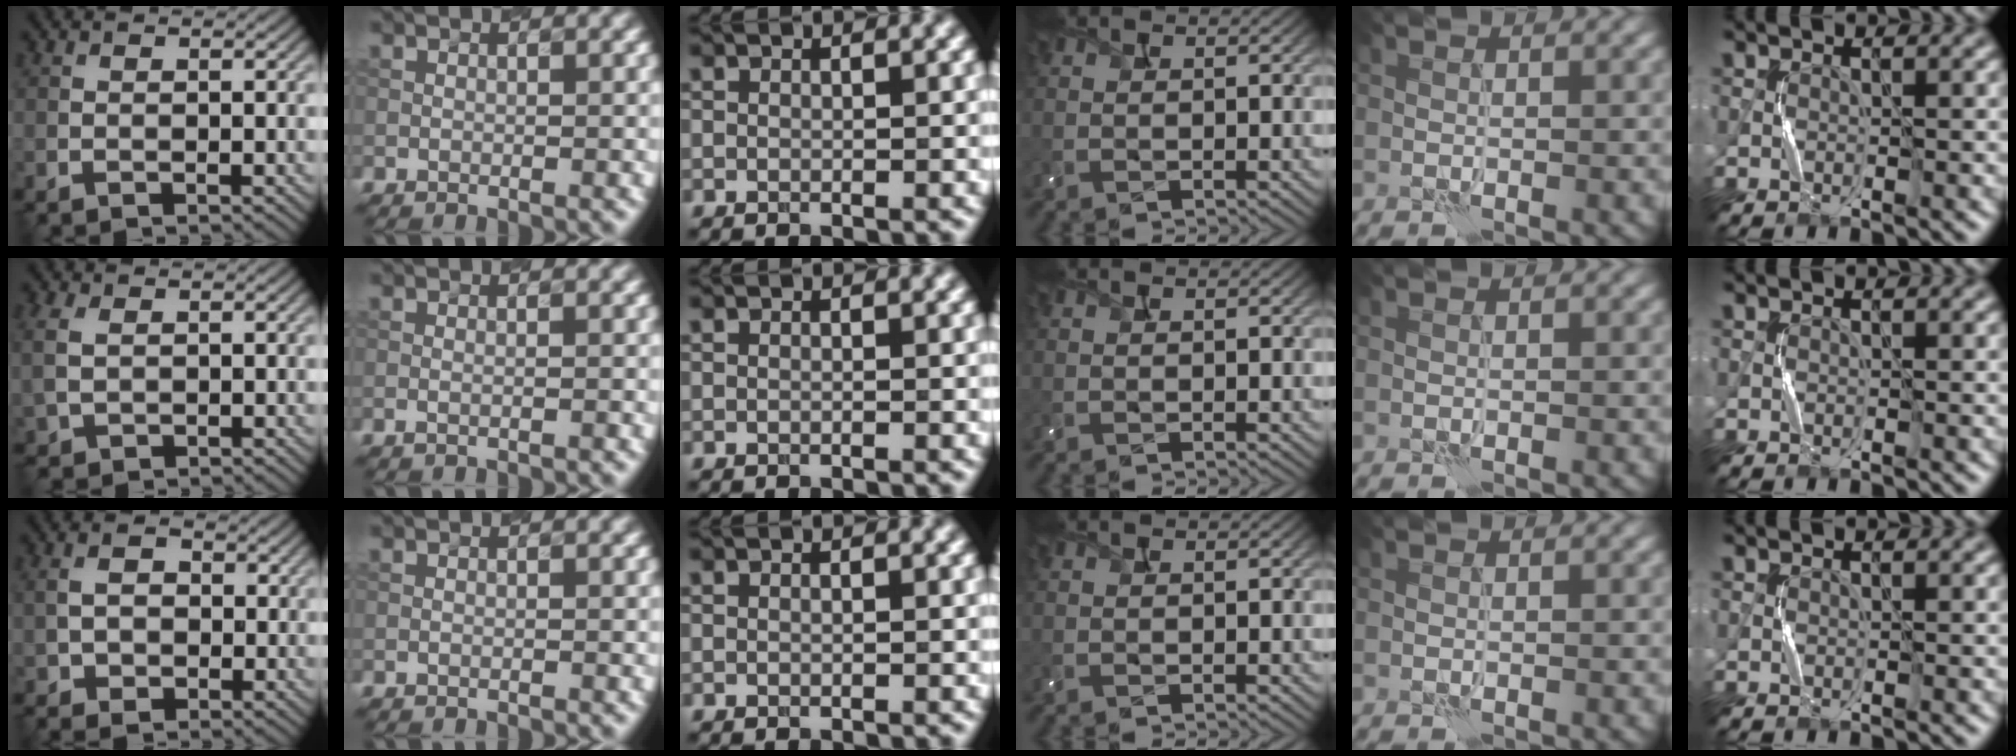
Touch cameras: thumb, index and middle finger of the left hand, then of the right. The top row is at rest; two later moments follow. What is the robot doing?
{"motion": "squeeze", "object": "bubble wrap"}